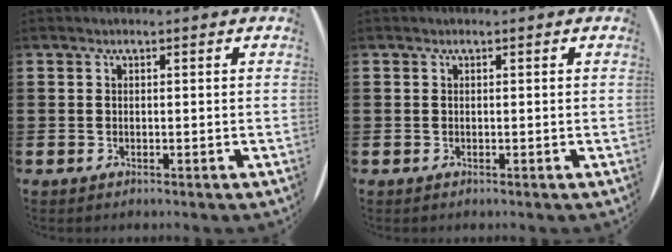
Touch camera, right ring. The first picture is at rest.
{"total": 0.0}